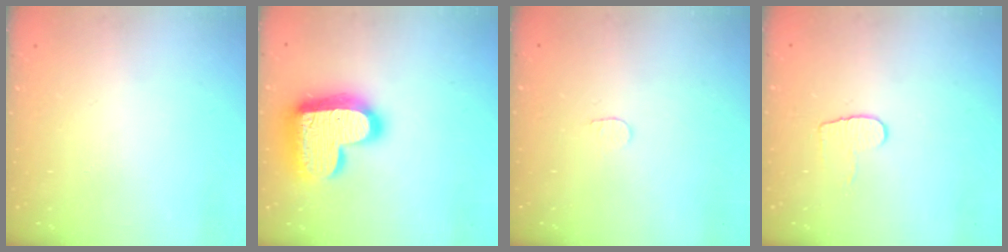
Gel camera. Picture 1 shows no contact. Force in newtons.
{"total": 20.2, "press": 20.1, "slide": 1.3}
{"total": 3.3, "press": 3.3, "slide": 0.3}
{"total": 6.6, "press": 6.6, "slide": 0.6}